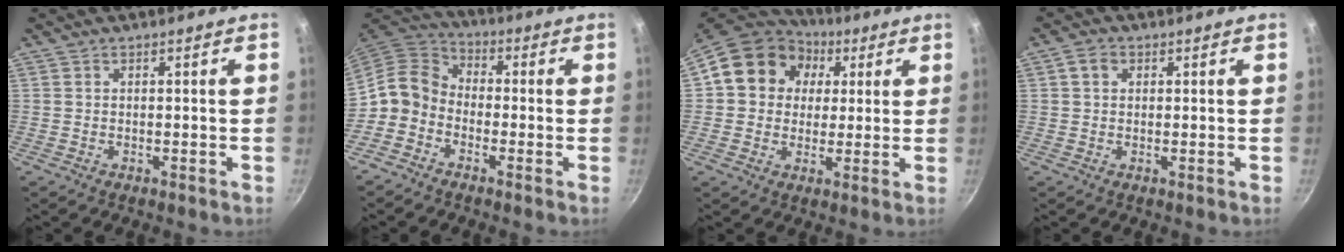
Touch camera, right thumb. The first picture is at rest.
{"total": 8.2, "force": [-2.5, 6.1, 4.8], "torque": [-0.073, 0.044, -0.070]}
{"total": 14.7, "force": [3.8, 12.6, 6.6], "torque": [-0.087, 0.017, 0.049]}
{"total": 2.8, "force": [0.9, 2.2, 1.5], "torque": [-0.019, 0.004, 0.011]}